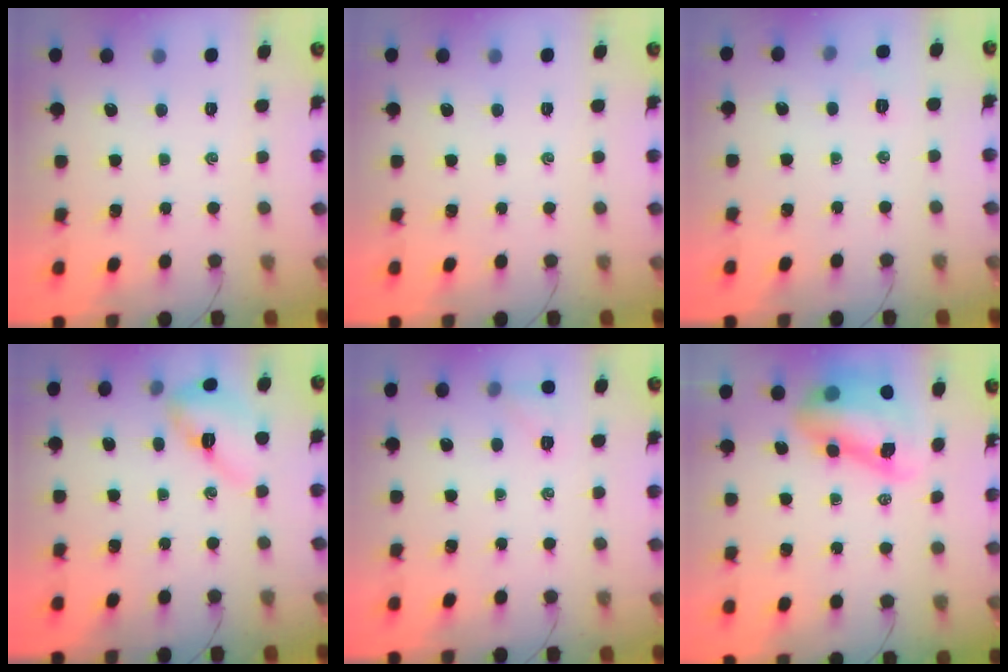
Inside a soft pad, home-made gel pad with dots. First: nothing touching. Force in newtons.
{"total": 0.0}
{"total": 3.7, "press": 3.6, "slide": 0.9}
{"total": 10.5, "press": 10.4, "slide": 1.1}
{"total": 6.2, "press": 5.9, "slide": 1.9}
{"total": 10.7, "press": 10.3, "slide": 2.9}